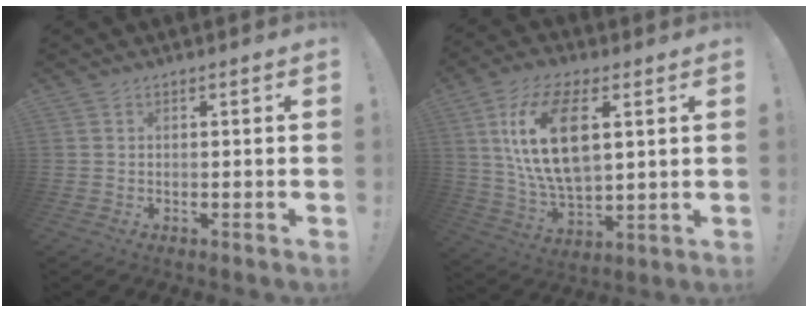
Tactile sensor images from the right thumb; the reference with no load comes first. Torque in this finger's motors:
{"motor_torque": [0.96, 2.70, 1.35, 1.20, 0.16]}